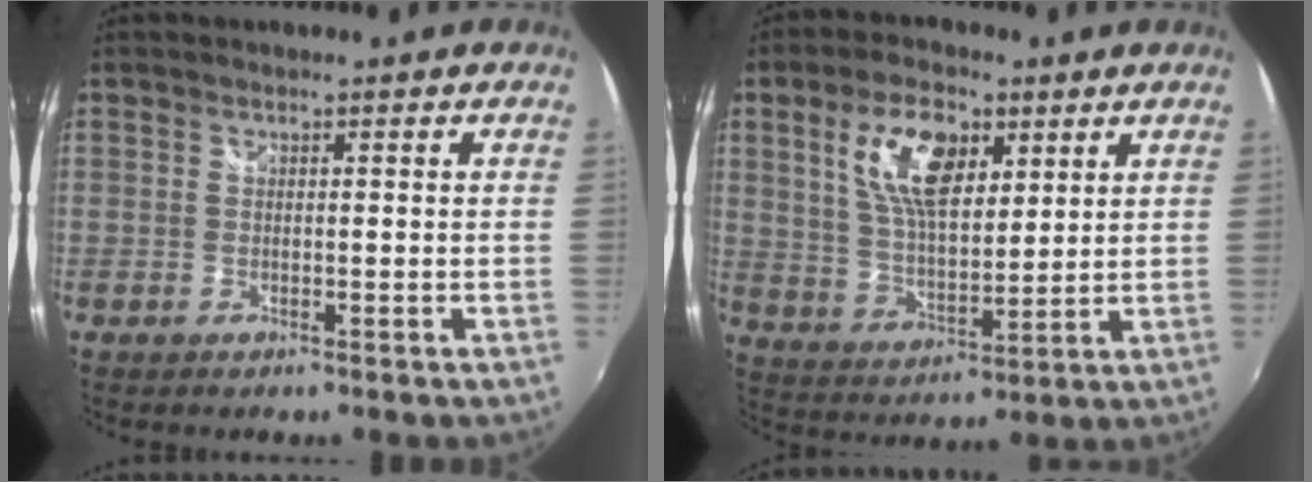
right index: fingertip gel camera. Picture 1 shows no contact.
{"total": 12.6, "force": [5.2, 6.1, 9.7], "torque": [-0.183, 0.014, 0.100]}